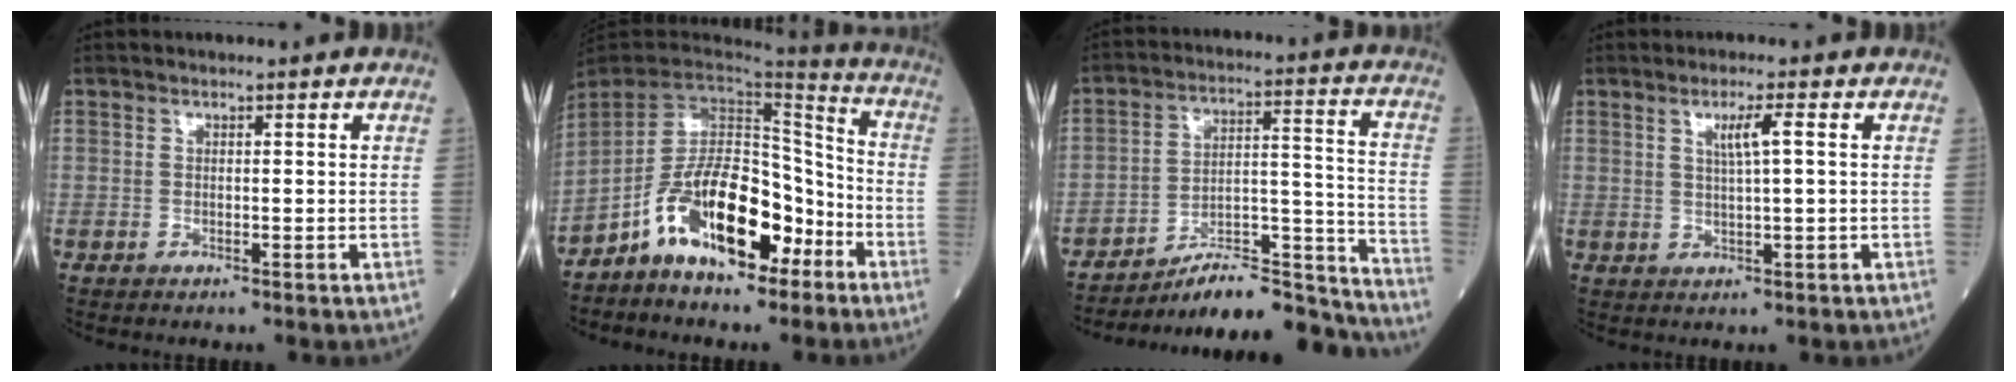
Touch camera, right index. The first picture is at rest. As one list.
[{"total": 13.8, "force": [-7.3, 5.8, 10.2], "torque": [-0.192, 0.015, -0.130]}, {"total": 16.5, "force": [-16.0, 0.7, 3.8], "torque": [-0.041, 0.050, -0.251]}, {"total": 3.2, "force": [1.0, -0.2, 3.0], "torque": [-0.056, 0.000, 0.017]}]